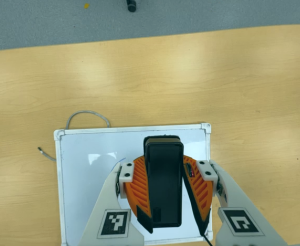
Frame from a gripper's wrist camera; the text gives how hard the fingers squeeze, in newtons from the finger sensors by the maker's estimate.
{"total": 8.2, "left": 8.0, "right": 8.3}